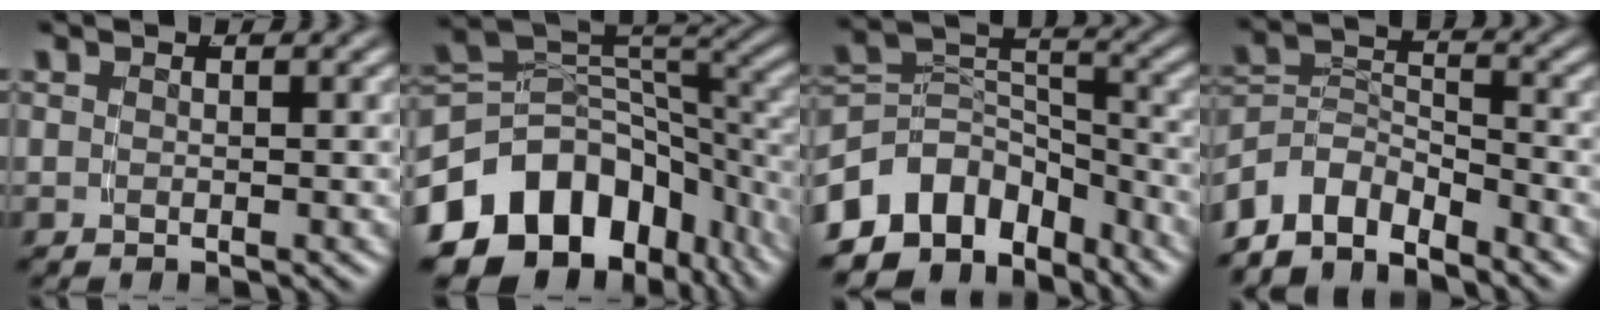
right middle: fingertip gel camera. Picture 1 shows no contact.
{"total": 17.3, "force": [-6.8, 12.1, 10.4], "torque": [-0.184, -0.048, -0.090]}
{"total": 13.3, "force": [-5.5, 10.3, 6.4], "torque": [-0.142, -0.051, -0.083]}
{"total": 8.0, "force": [-4.2, 5.7, 3.6], "torque": [-0.084, -0.037, -0.067]}